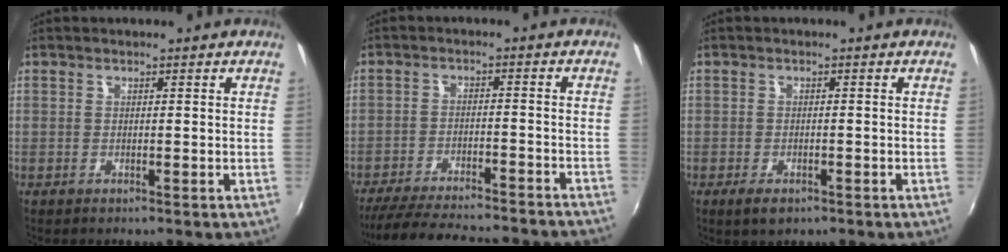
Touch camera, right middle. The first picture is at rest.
{"total": 22.4, "force": [-19.9, 3.8, 9.4], "torque": [-0.181, -0.023, -0.275]}
{"total": 3.3, "force": [-2.0, 1.6, 2.1], "torque": [-0.047, -0.010, -0.034]}